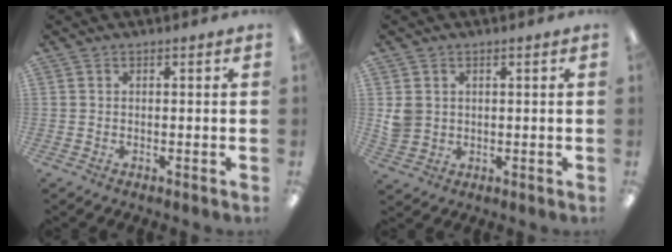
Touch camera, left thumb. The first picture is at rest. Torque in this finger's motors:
{"motor_torque": [0.25, 0.55, 0.06, -0.28, 0.01]}